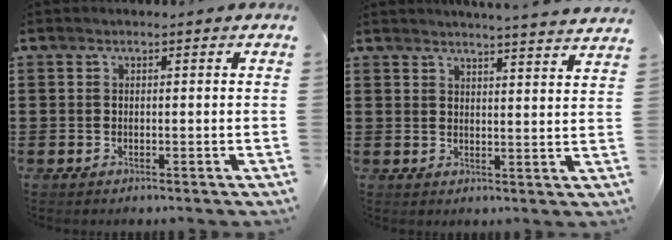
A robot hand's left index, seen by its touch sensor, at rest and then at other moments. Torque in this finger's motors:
{"motor_torque": [0.28, -0.37, 0.24, 0.05]}